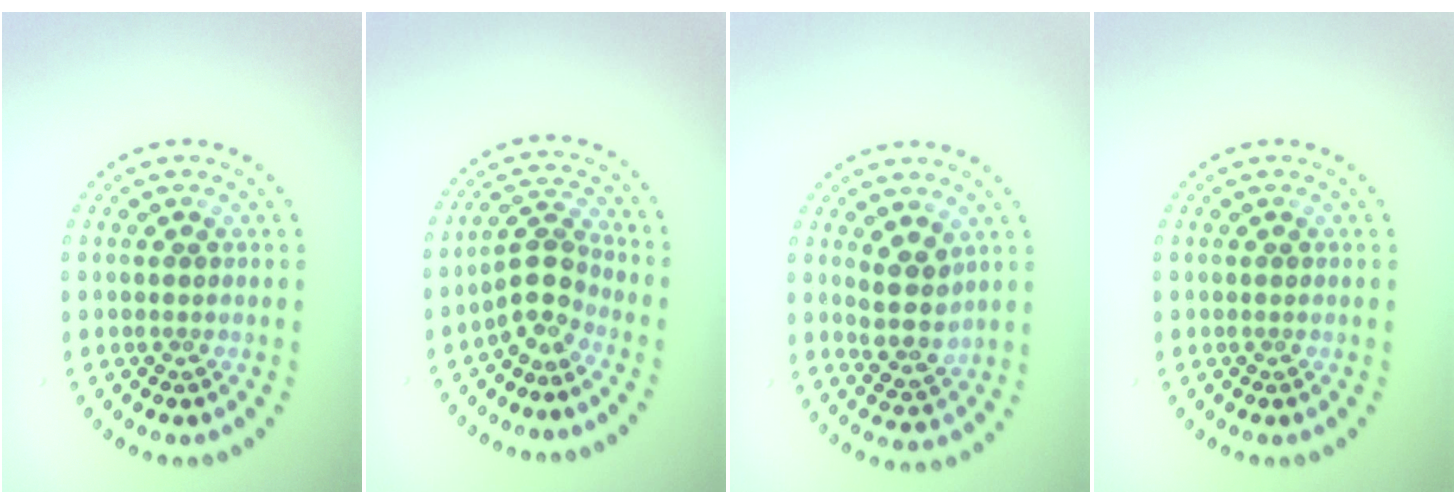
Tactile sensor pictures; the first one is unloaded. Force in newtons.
{"total": 3.0, "press": 2.3, "slide": 1.9}
{"total": 3.5, "press": 3.2, "slide": 1.6}
{"total": 0.0}